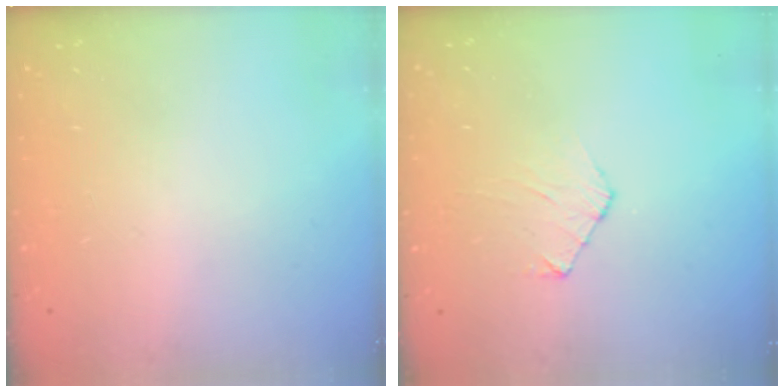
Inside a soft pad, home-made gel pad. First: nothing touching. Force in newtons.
{"total": 5.4, "press": 5.4, "slide": 0.5}